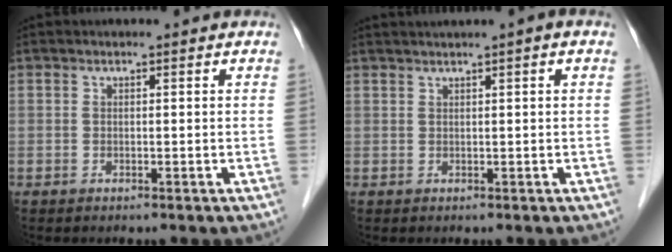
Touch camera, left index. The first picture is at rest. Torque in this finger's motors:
{"motor_torque": [0.26, -0.66, 0.62, 0.13]}